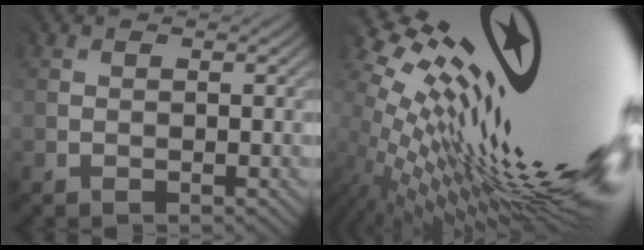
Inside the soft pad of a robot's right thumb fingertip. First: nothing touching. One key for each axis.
{"total": 19.4, "fx": 5.9, "fy": 6.0, "fz": 17.4, "tx": -0.251, "ty": 0.012, "tz": 0.096}